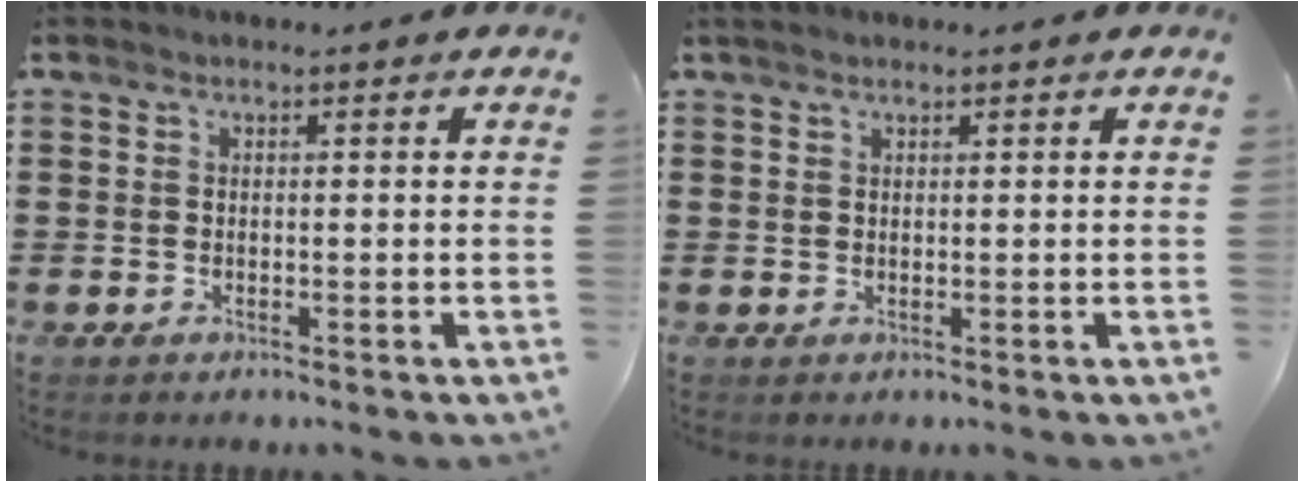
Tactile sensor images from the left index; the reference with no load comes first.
{"total": 0.8, "force": [0.6, 0.2, 0.4], "torque": [-0.010, 0.002, 0.012]}